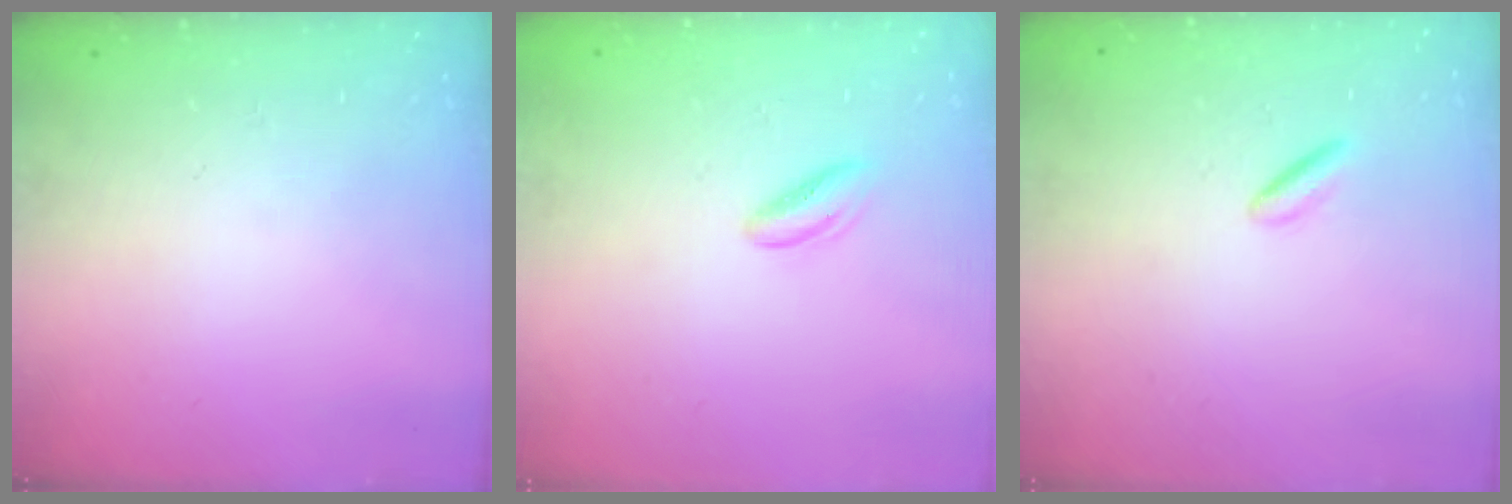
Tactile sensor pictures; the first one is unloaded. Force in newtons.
{"total": 3.2, "press": 3.1, "slide": 0.6}
{"total": 2.2, "press": 2.1, "slide": 0.8}